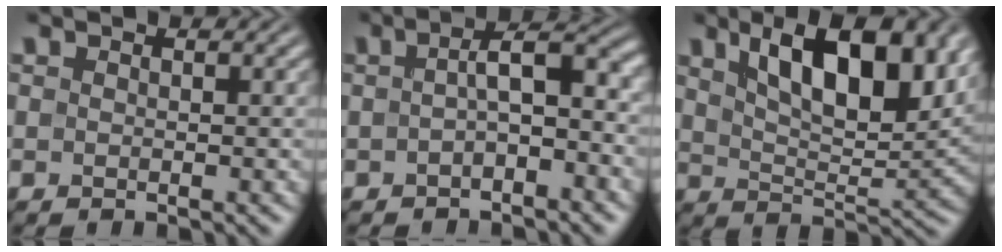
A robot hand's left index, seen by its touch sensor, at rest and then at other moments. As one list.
[{"total": 4.2, "force": [-0.4, 1.5, 3.9], "torque": [-0.062, 0.009, -0.010]}, {"total": 10.2, "force": [4.8, 4.3, 7.9], "torque": [-0.123, 0.004, 0.085]}]